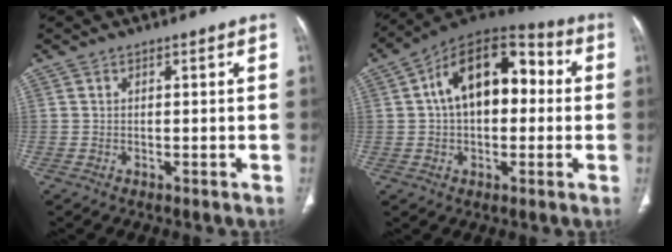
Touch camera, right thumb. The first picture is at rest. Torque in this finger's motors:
{"motor_torque": [-0.90, 1.97, 0.57, -0.12, 0.24]}